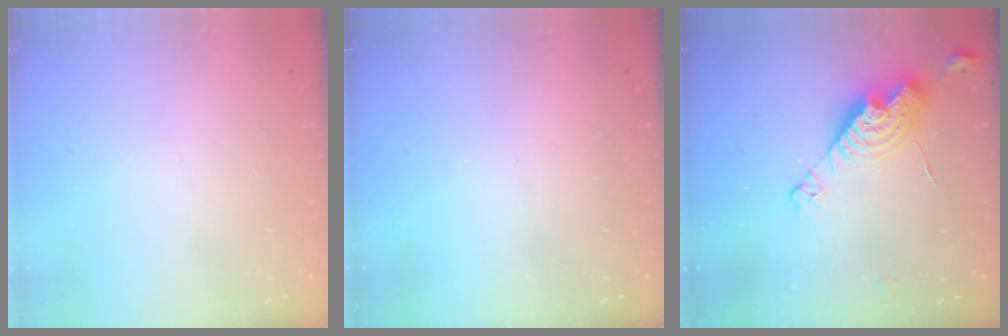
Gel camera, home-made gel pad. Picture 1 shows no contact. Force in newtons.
{"total": 0.0}
{"total": 12.0, "press": 11.9, "slide": 1.0}